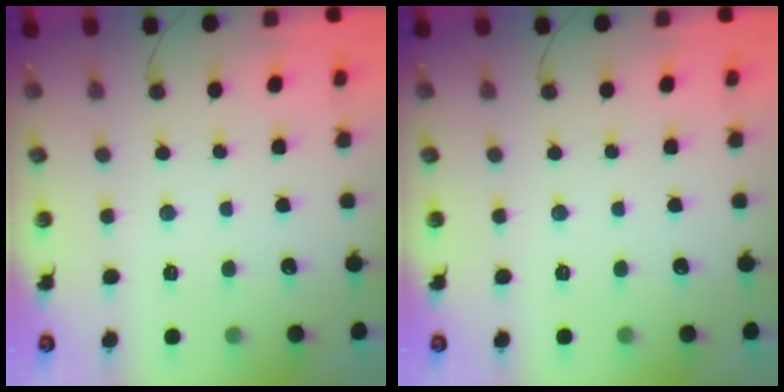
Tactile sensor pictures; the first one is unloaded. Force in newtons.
{"total": 0.0}